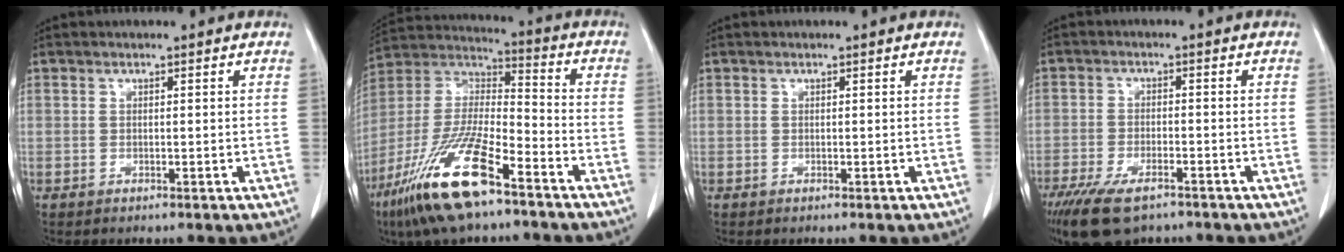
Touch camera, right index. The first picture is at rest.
{"total": 17.7, "force": [-10.9, 4.1, 13.3], "torque": [-0.285, -0.018, -0.205]}
{"total": 0.0}
{"total": 10.0, "force": [-7.2, 3.5, 5.9], "torque": [-0.103, -0.016, -0.119]}